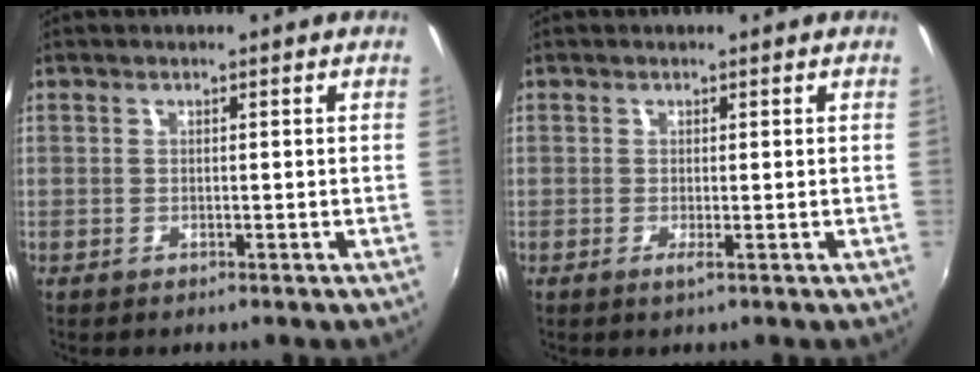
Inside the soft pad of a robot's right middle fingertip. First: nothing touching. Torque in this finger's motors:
{"motor_torque": [0.91, -0.77, 0.17, 0.03]}